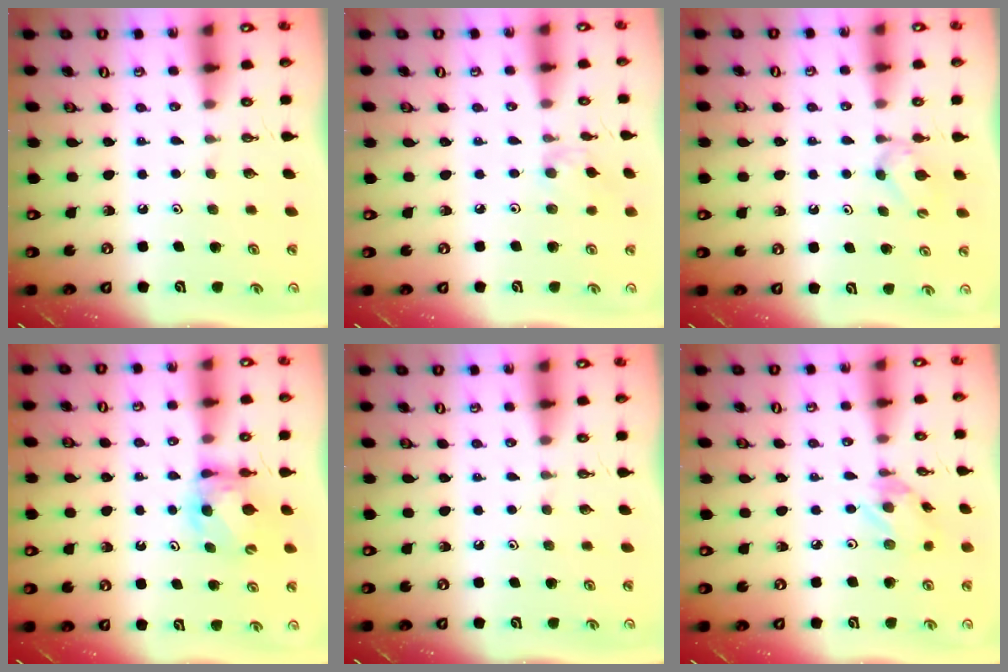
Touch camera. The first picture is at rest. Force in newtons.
{"total": 3.4, "press": 3.3, "slide": 0.6}
{"total": 3.8, "press": 3.7, "slide": 0.7}
{"total": 6.6, "press": 6.6, "slide": 0.5}
{"total": 0.0}
{"total": 2.7, "press": 2.7, "slide": 0.1}